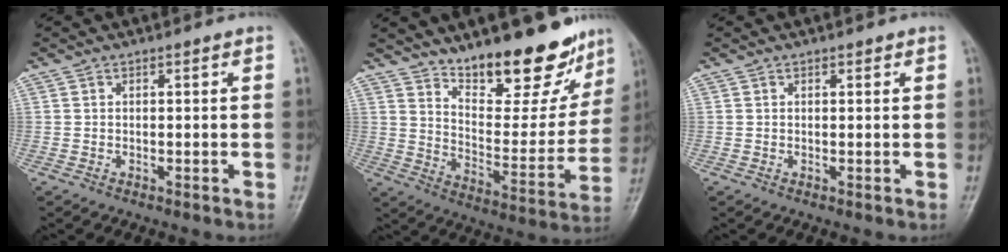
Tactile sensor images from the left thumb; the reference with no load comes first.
{"total": 18.7, "force": [14.1, 6.6, 10.3], "torque": [-0.096, -0.101, 0.221]}
{"total": 0.7, "force": [0.4, 0.3, 0.5], "torque": [-0.005, -0.001, 0.004]}